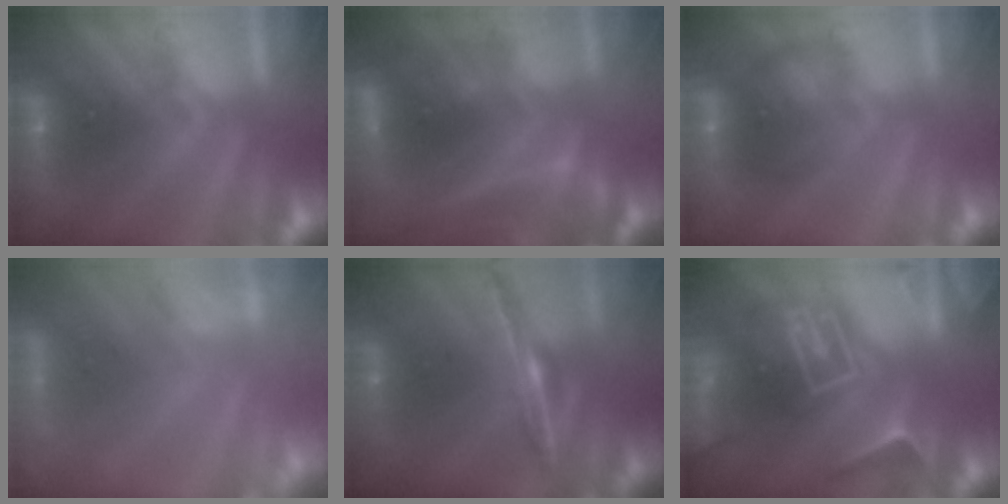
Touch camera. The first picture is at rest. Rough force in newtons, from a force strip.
{"total": 3.5}
{"total": 2.0}
{"total": 8.3}
{"total": 1.5}
{"total": 9.1}